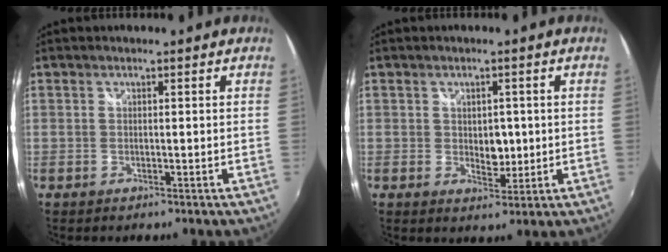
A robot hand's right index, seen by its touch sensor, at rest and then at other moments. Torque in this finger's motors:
{"motor_torque": [0.15, 0.49, 0.04, 0.01]}